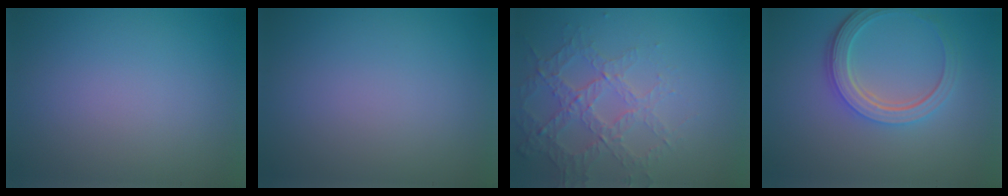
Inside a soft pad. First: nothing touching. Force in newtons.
{"total": 0.0}
{"total": 3.1, "press": 2.8, "slide": 1.3}
{"total": 4.8, "press": 3.7, "slide": 3.1}